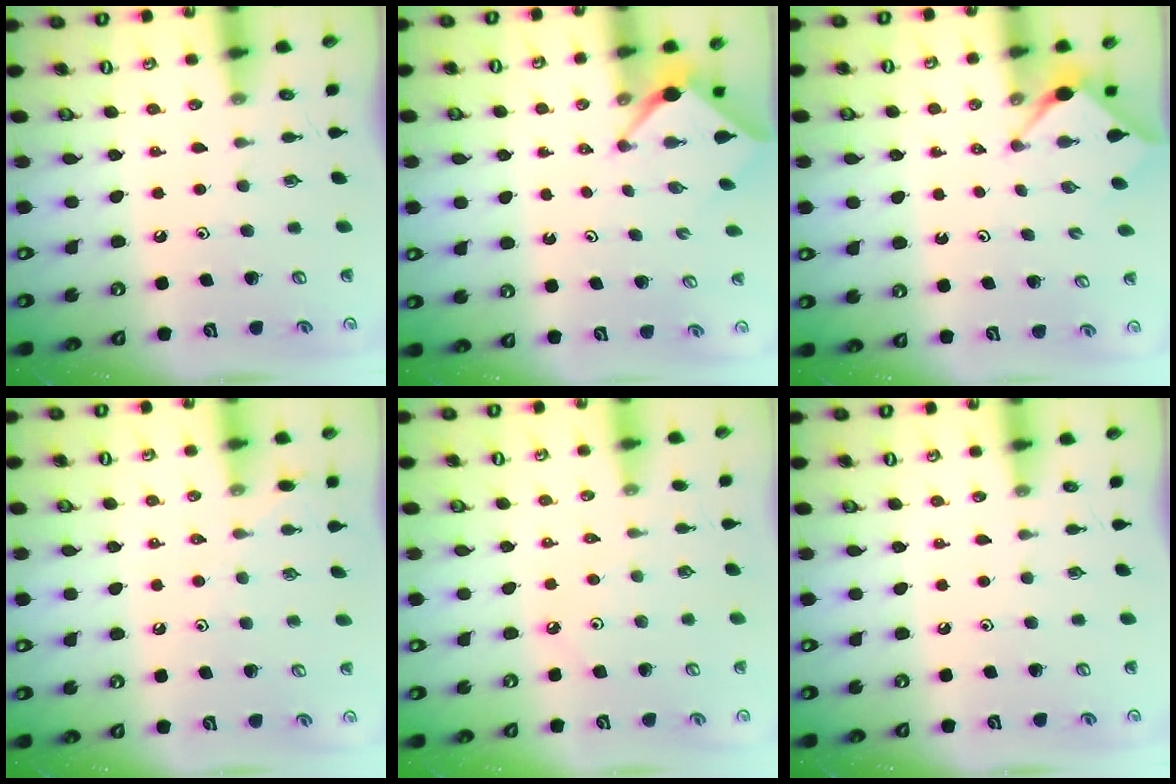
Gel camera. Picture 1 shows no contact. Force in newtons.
{"total": 2.4, "press": 2.4, "slide": 0.3}
{"total": 3.0, "press": 2.9, "slide": 0.4}
{"total": 5.7, "press": 5.6, "slide": 0.8}
{"total": 1.6, "press": 1.6, "slide": 0.3}
{"total": 0.0}